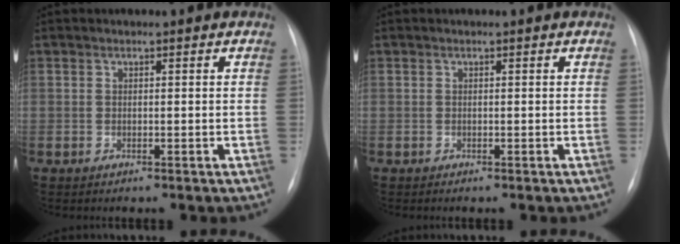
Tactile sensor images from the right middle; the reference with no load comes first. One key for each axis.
{"total": 0.0}